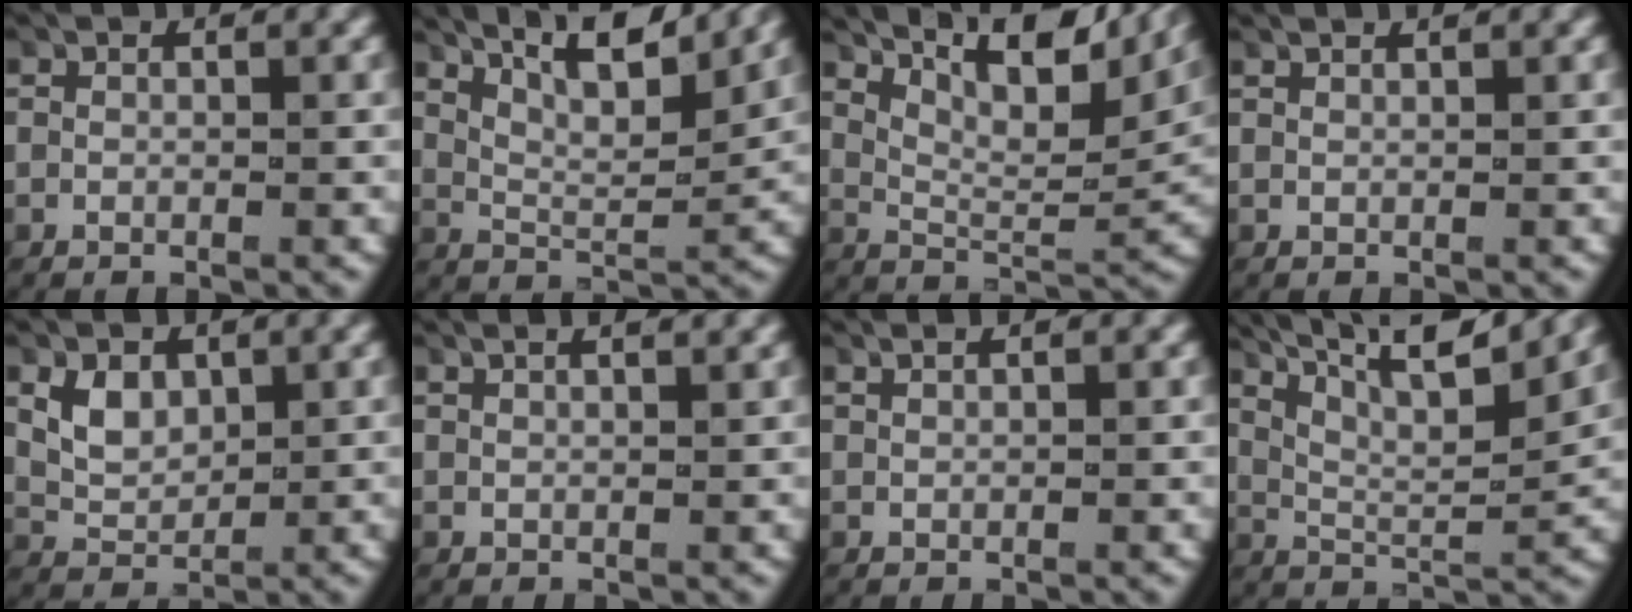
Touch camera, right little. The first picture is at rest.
{"total": 9.0, "force": [6.5, 3.1, 5.4], "torque": [-0.079, 0.017, 0.090]}
{"total": 10.9, "force": [7.3, 4.2, 6.9], "torque": [-0.098, 0.023, 0.097]}
{"total": 1.2, "force": [1.2, -0.2, 0.2], "torque": [-0.003, 0.001, 0.020]}
{"total": 2.9, "force": [0.8, 2.2, 1.7], "torque": [-0.039, -0.007, 0.018]}
{"total": 2.7, "force": [2.3, 0.3, 1.3], "torque": [-0.015, 0.008, 0.036]}
{"total": 0.9, "force": [0.9, -0.1, 0.2], "torque": [-0.004, 0.004, 0.017]}
{"total": 9.8, "force": [6.5, 3.4, 6.4], "torque": [-0.097, 0.014, 0.094]}